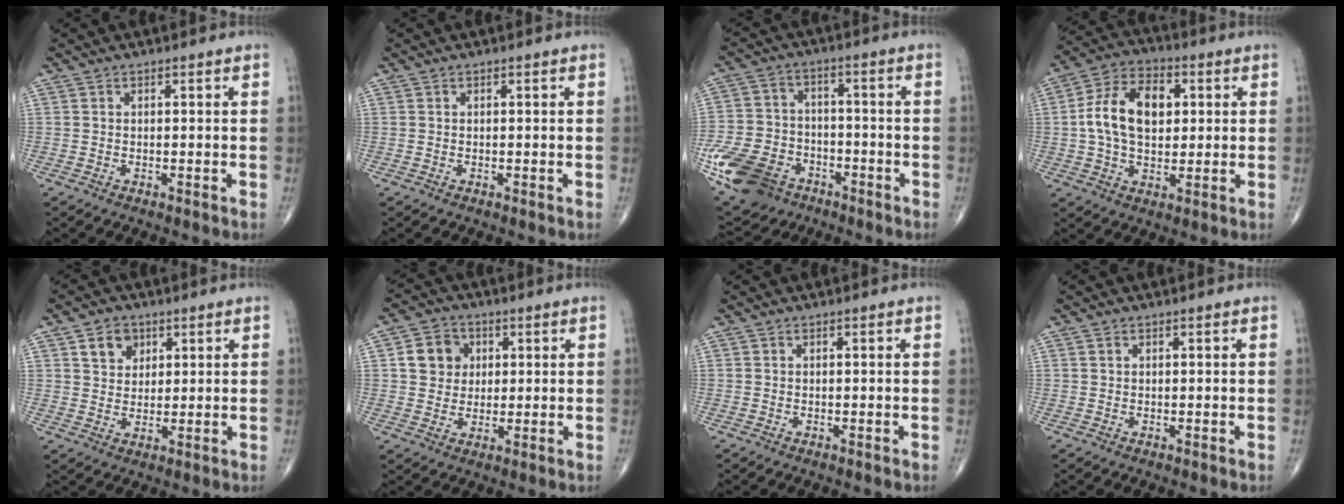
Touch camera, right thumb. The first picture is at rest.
{"total": 0.0}
{"total": 16.8, "force": [-8.4, 12.0, 8.2], "torque": [-0.167, 0.031, -0.144]}
{"total": 13.6, "force": [1.8, 8.7, 10.3], "torque": [-0.166, 0.016, 0.024]}
{"total": 5.5, "force": [2.6, 4.3, 2.2], "torque": [-0.013, -0.011, 0.045]}
{"total": 8.0, "force": [1.9, 7.0, 3.4], "torque": [-0.032, -0.001, 0.028]}
{"total": 0.0}
{"total": 0.6, "force": [0.3, 0.4, 0.3], "torque": [-0.005, 0.002, 0.006]}